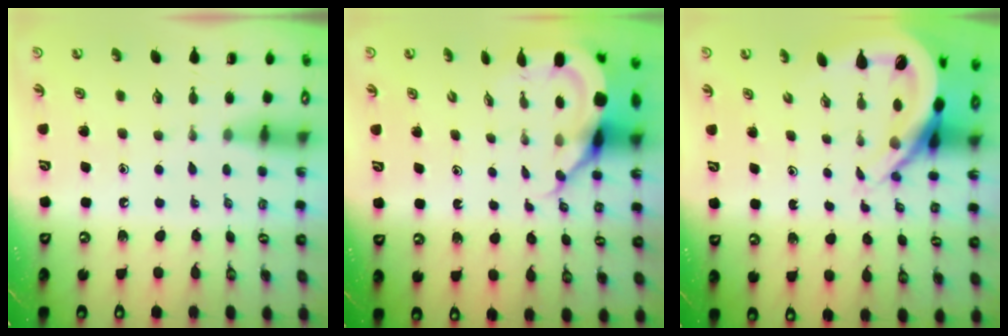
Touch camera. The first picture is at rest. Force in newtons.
{"total": 7.2, "press": 7.1, "slide": 0.9}
{"total": 7.8, "press": 7.7, "slide": 1.1}